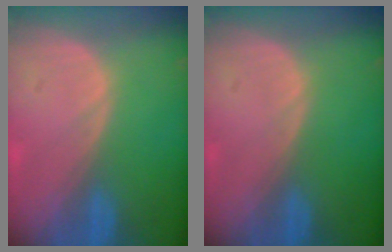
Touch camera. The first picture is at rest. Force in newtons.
{"total": 0.0}